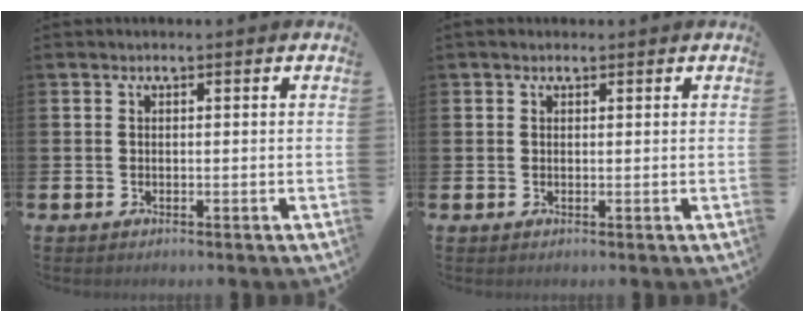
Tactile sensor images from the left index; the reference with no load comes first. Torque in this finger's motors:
{"motor_torque": [0.52, -0.93, 0.12, 0.01]}